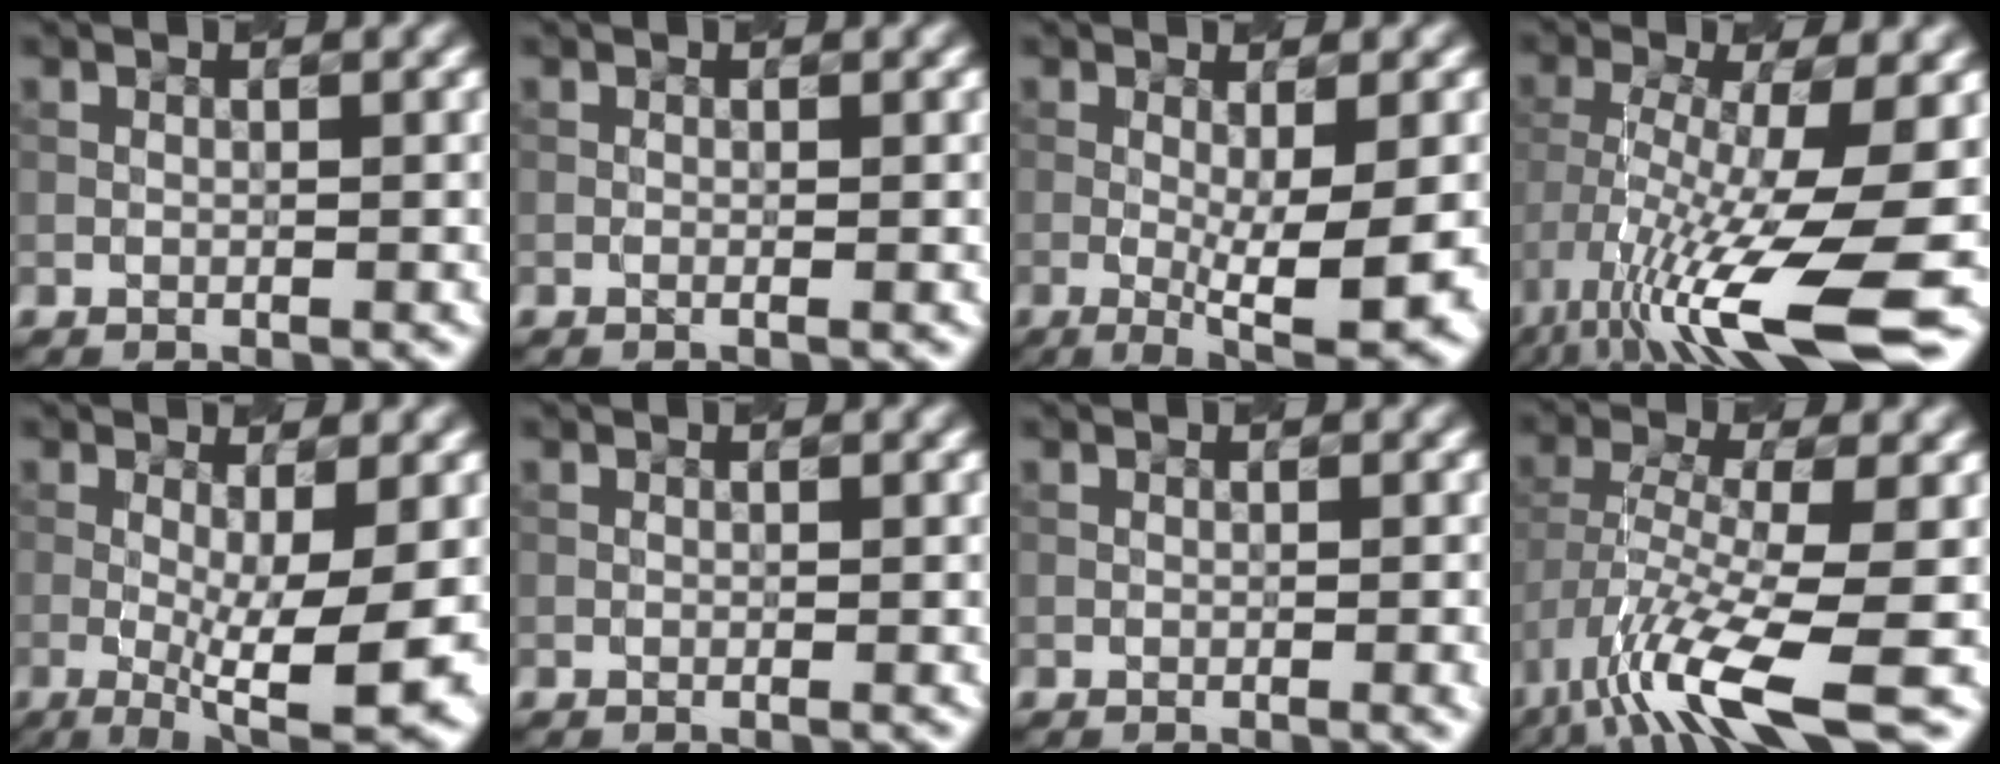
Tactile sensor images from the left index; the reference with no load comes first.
{"total": 0.6, "force": [-0.1, 0.2, 0.5], "torque": [-0.002, 0.002, -0.004]}
{"total": 7.2, "force": [-1.3, 1.4, 7.0], "torque": [-0.105, -0.018, -0.008]}
{"total": 13.0, "force": [-5.6, 2.9, 11.4], "torque": [-0.226, -0.022, -0.083]}
{"total": 9.0, "force": [-1.8, 1.9, 8.6], "torque": [-0.135, -0.022, -0.014]}
{"total": 0.0}
{"total": 1.4, "force": [-0.3, 0.5, 1.3], "torque": [-0.005, 0.005, 0.000]}
{"total": 9.5, "force": [-5.0, 2.4, 7.8], "torque": [-0.155, -0.002, -0.085]}